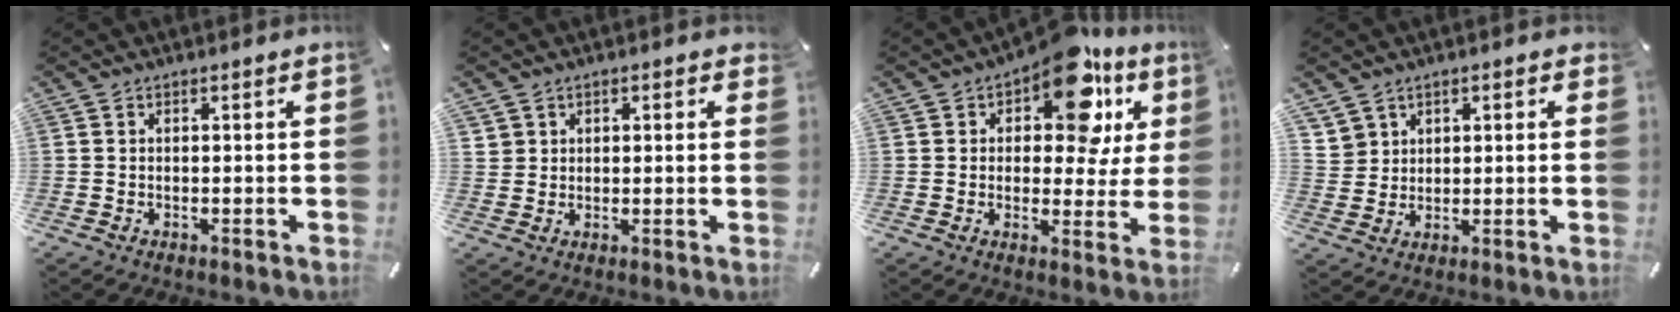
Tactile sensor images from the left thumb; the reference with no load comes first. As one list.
[{"total": 3.0, "force": [1.5, 2.6, -0.2], "torque": [0.010, -0.005, 0.026]}, {"total": 16.2, "force": [8.5, 8.2, 11.0], "torque": [-0.154, -0.044, 0.141]}, {"total": 5.2, "force": [2.7, 4.4, 0.0], "torque": [-0.006, -0.013, 0.049]}]